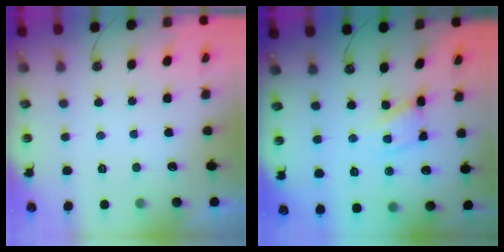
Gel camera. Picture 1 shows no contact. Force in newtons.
{"total": 8.2, "press": 8.1, "slide": 0.5}